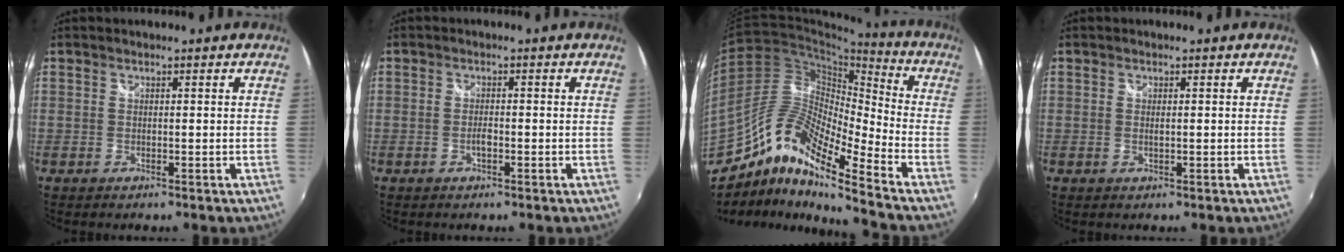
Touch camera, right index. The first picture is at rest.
{"total": 1.6, "force": [-0.7, 0.7, 1.2], "torque": [-0.026, -0.001, -0.013]}
{"total": 13.1, "force": [-9.0, 2.1, 9.3], "torque": [-0.167, 0.013, -0.190]}
{"total": 1.0, "force": [0.0, 0.2, 1.0], "torque": [-0.020, -0.001, 0.000]}